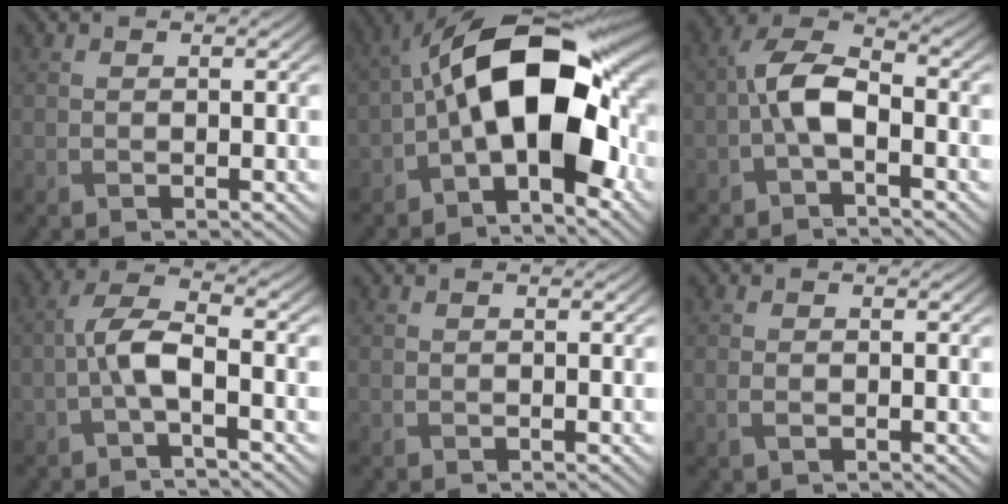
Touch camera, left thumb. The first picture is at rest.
{"total": 16.6, "force": [-1.6, 8.0, 14.5], "torque": [-0.233, 0.024, -0.044]}
{"total": 5.9, "force": [-1.6, 2.8, 5.0], "torque": [-0.098, 0.018, -0.044]}
{"total": 4.9, "force": [-1.6, 1.4, 4.4], "torque": [-0.094, 0.013, -0.043]}
{"total": 0.0}
{"total": 1.1, "force": [-0.3, 0.5, 0.9], "torque": [-0.022, -0.003, -0.004]}